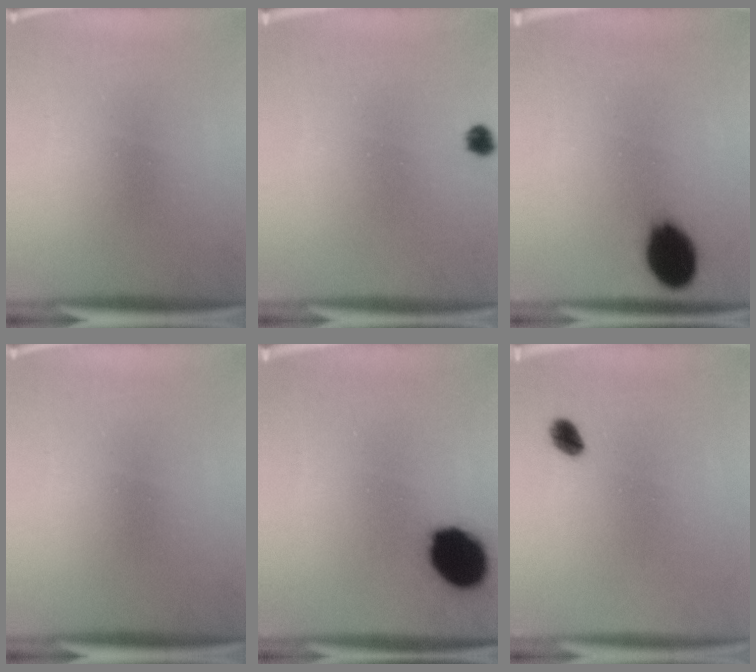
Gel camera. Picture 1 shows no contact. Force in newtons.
{"total": 1.8}
{"total": 11.8}
{"total": 0.0}
{"total": 14.4}
{"total": 2.8}